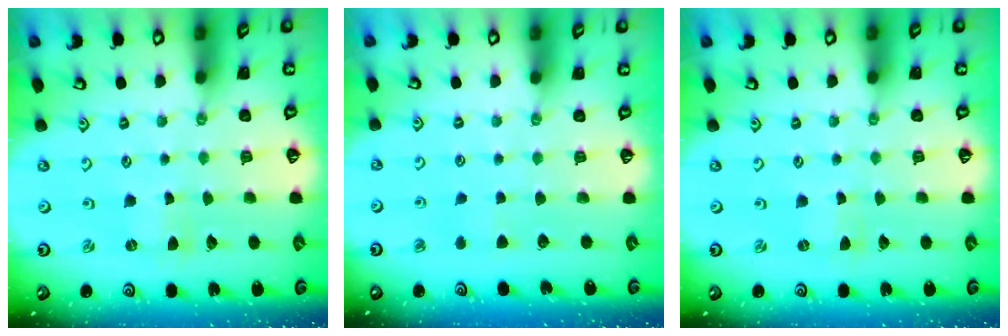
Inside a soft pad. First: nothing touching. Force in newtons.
{"total": 3.0, "press": 3.0, "slide": 0.3}
{"total": 0.0}